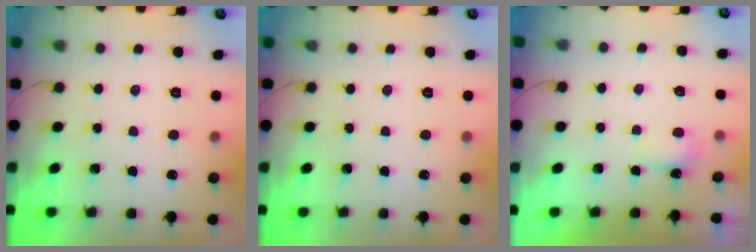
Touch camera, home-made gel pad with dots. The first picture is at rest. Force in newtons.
{"total": 0.0}
{"total": 3.5, "press": 3.3, "slide": 1.2}